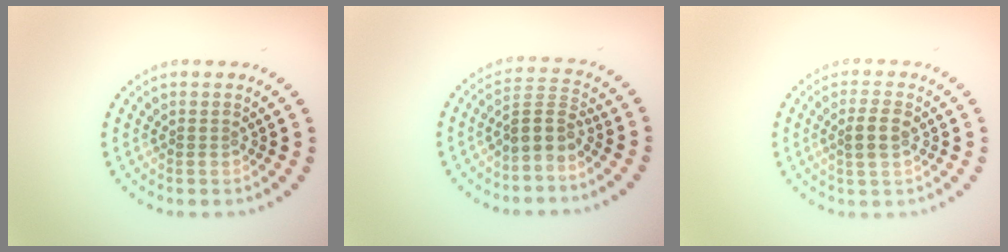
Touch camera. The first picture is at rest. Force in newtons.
{"total": 2.8, "press": 2.1, "slide": 1.9}
{"total": 2.5, "press": 2.4, "slide": 0.8}